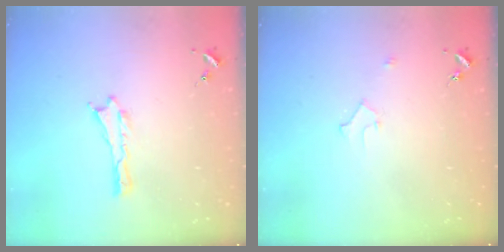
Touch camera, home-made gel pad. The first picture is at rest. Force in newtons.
{"total": 2.2, "press": 2.2, "slide": 0.2}